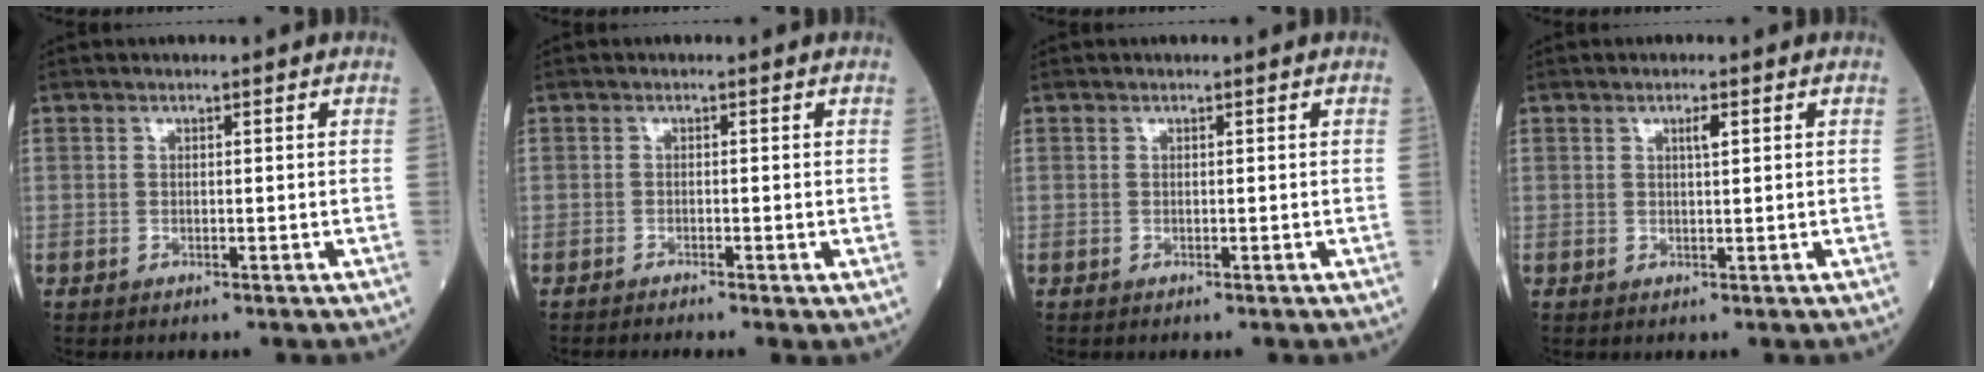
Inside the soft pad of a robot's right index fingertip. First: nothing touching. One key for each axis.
{"total": 1.3, "fx": -1.0, "fy": -0.1, "fz": 0.9, "tx": -0.018, "ty": -0.001, "tz": -0.020}
{"total": 0.0}
{"total": 1.5, "fx": 0.6, "fy": 0.2, "fz": 1.3, "tx": -0.023, "ty": -0.001, "tz": 0.009}